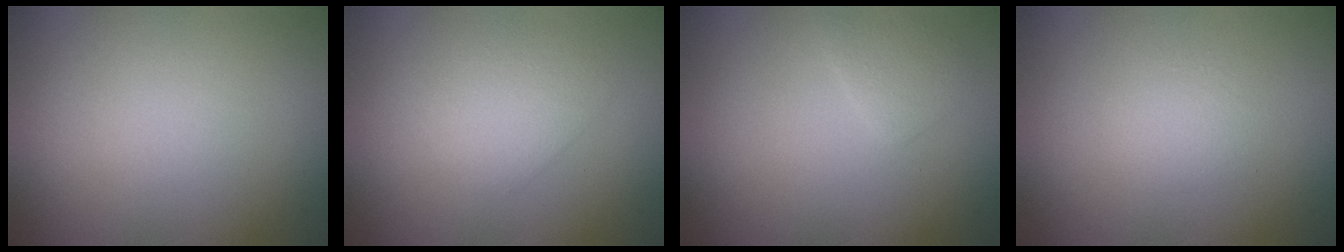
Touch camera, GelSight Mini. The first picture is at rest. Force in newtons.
{"total": 2.2, "press": 2.2, "slide": 0.1}
{"total": 1.5, "press": 1.5, "slide": 0.1}
{"total": 1.2, "press": 1.2, "slide": 0.0}